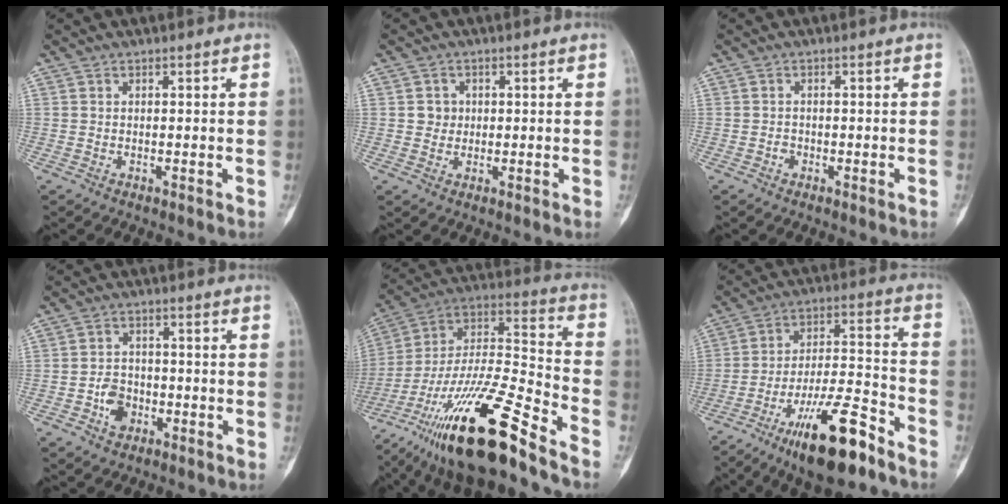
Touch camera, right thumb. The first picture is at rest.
{"total": 2.5, "force": [0.3, 2.4, 0.7], "torque": [0.004, 0.004, 0.003]}
{"total": 0.9, "force": [-0.5, 0.7, 0.3], "torque": [0.003, 0.004, -0.013]}
{"total": 4.9, "force": [-2.0, 3.8, 2.5], "torque": [-0.019, 0.017, -0.036]}
{"total": 27.0, "force": [-18.0, 5.4, 19.4], "torque": [-0.374, 0.056, -0.320]}
{"total": 17.9, "force": [-11.4, 4.7, 12.9], "torque": [-0.219, 0.073, -0.194]}